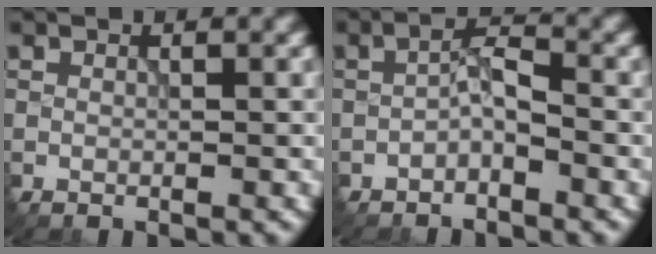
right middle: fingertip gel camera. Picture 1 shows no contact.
{"total": 2.2, "force": [-1.1, 0.8, 1.7], "torque": [-0.031, 0.012, -0.025]}